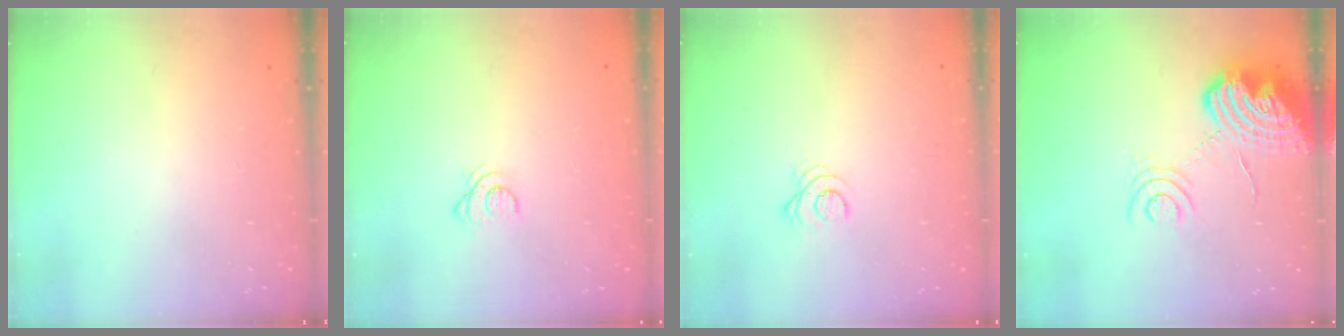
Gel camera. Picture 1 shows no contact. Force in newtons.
{"total": 2.1, "press": 2.1, "slide": 0.3}
{"total": 2.9, "press": 2.9, "slide": 0.3}
{"total": 14.5, "press": 14.4, "slide": 2.0}